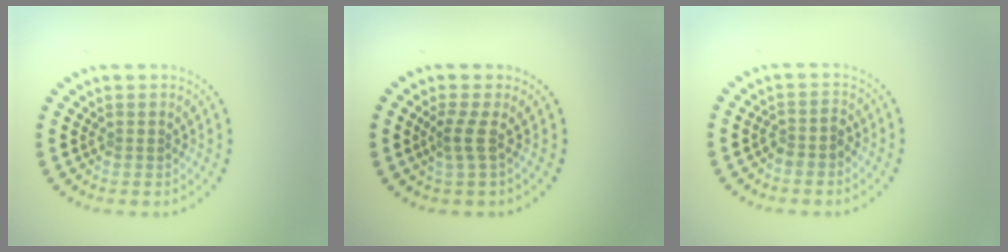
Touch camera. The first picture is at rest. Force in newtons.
{"total": 1.9, "press": 1.1, "slide": 1.5}
{"total": 1.6, "press": 1.3, "slide": 0.8}